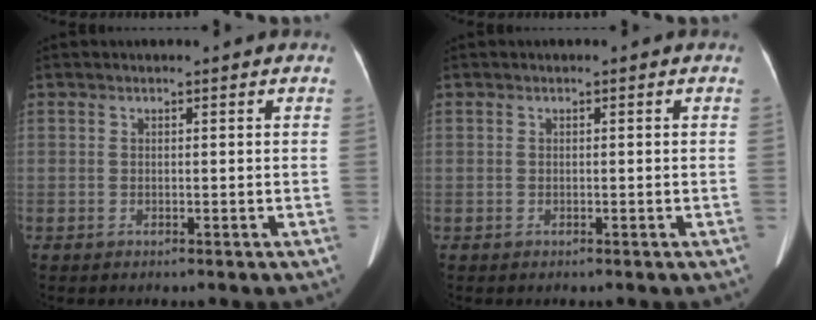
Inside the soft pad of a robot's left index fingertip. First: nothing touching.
{"total": 0.0}